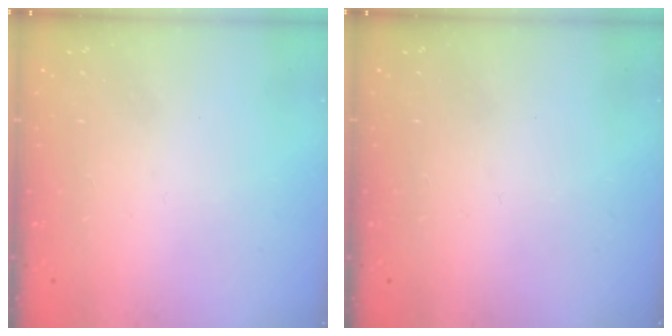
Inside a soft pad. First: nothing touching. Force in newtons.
{"total": 0.0}